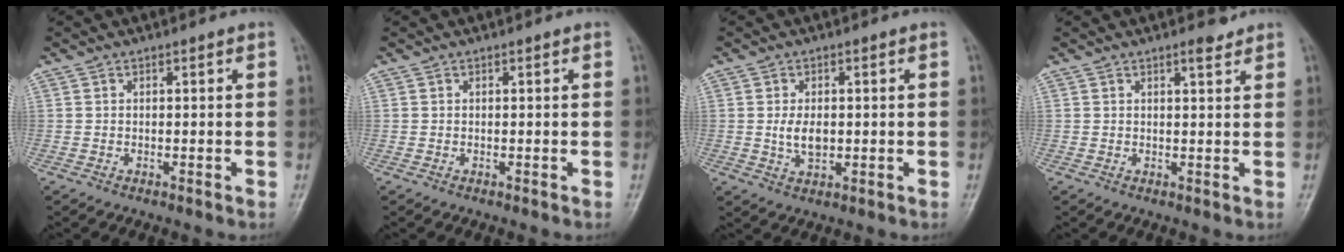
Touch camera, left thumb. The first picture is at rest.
{"total": 0.0}
{"total": 4.4, "force": [0.1, 2.6, 3.5], "torque": [-0.061, -0.005, 0.004]}
{"total": 2.2, "force": [1.7, 0.6, 1.3], "torque": [-0.018, -0.011, 0.025]}